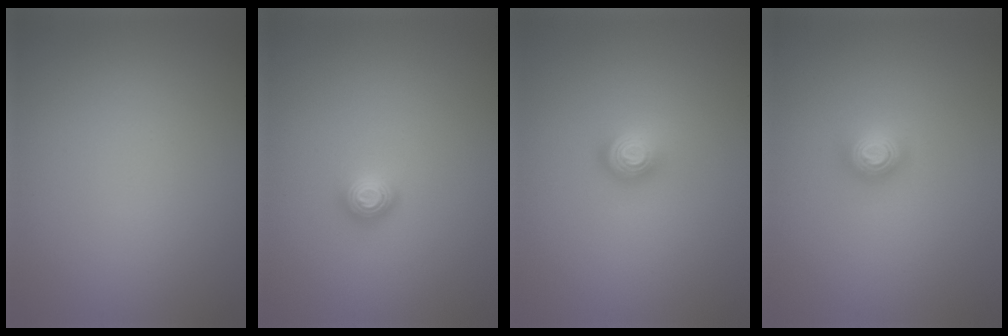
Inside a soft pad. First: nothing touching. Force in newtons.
{"total": 1.1, "press": 1.1, "slide": 0.1}
{"total": 2.0, "press": 1.4, "slide": 1.4}
{"total": 1.3, "press": 1.3, "slide": 0.2}